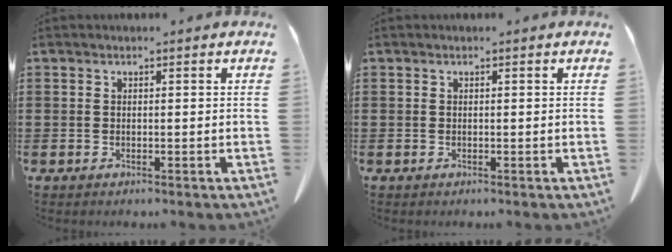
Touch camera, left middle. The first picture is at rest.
{"total": 0.0}